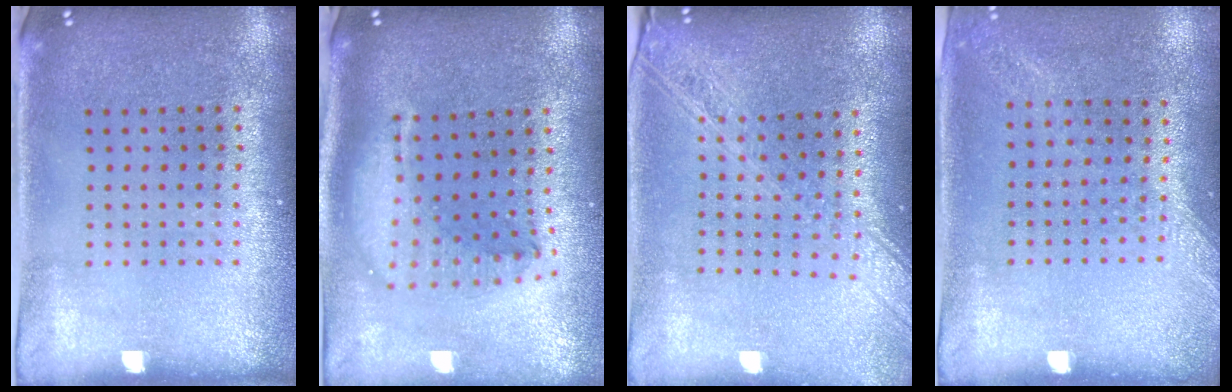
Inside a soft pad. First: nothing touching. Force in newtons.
{"total": 2.2, "press": 1.7, "slide": 1.4}
{"total": 2.2, "press": 1.9, "slide": 1.2}
{"total": 1.2, "press": 1.2, "slide": 0.4}